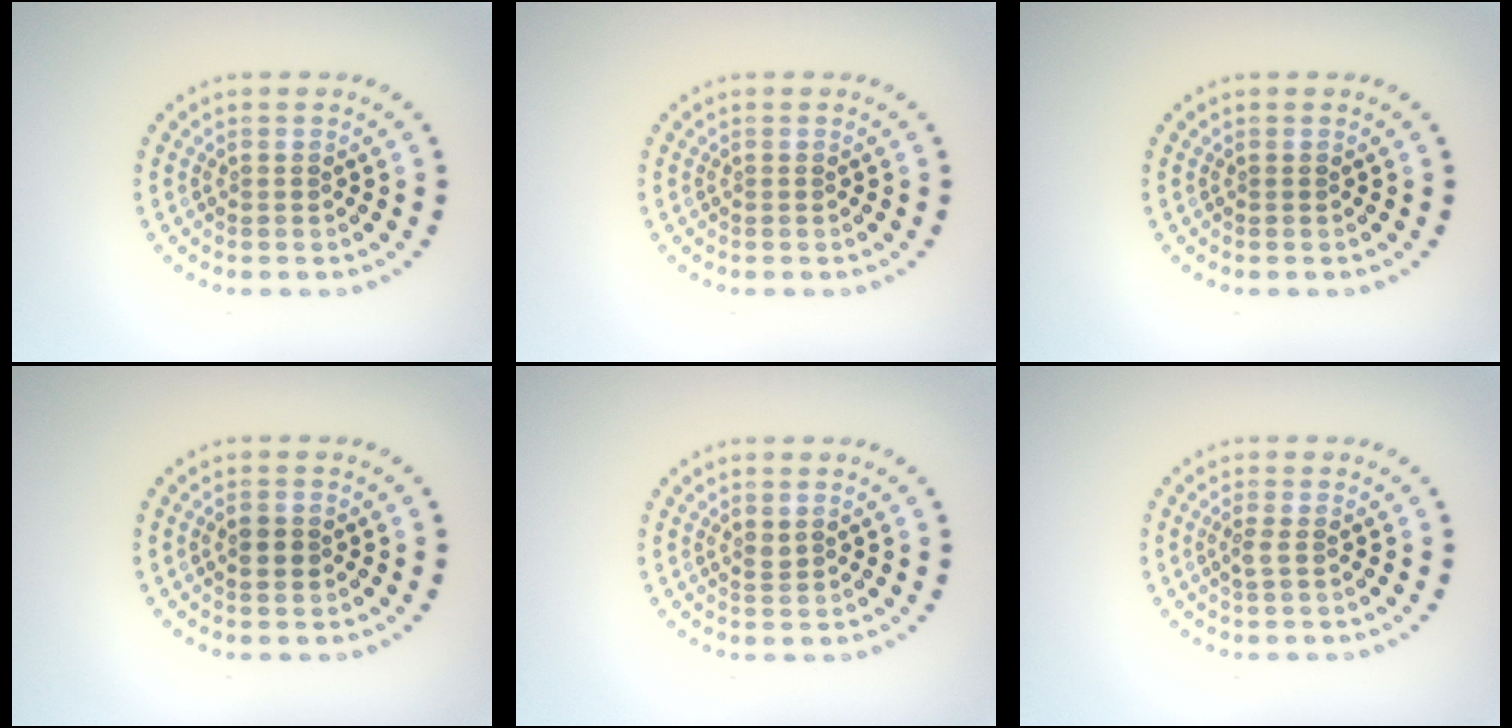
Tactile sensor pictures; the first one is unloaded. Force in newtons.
{"total": 0.0}
{"total": 0.0}
{"total": 1.7, "press": 1.7, "slide": 0.1}
{"total": 0.7, "press": 0.6, "slide": 0.3}
{"total": 0.9, "press": 0.7, "slide": 0.7}